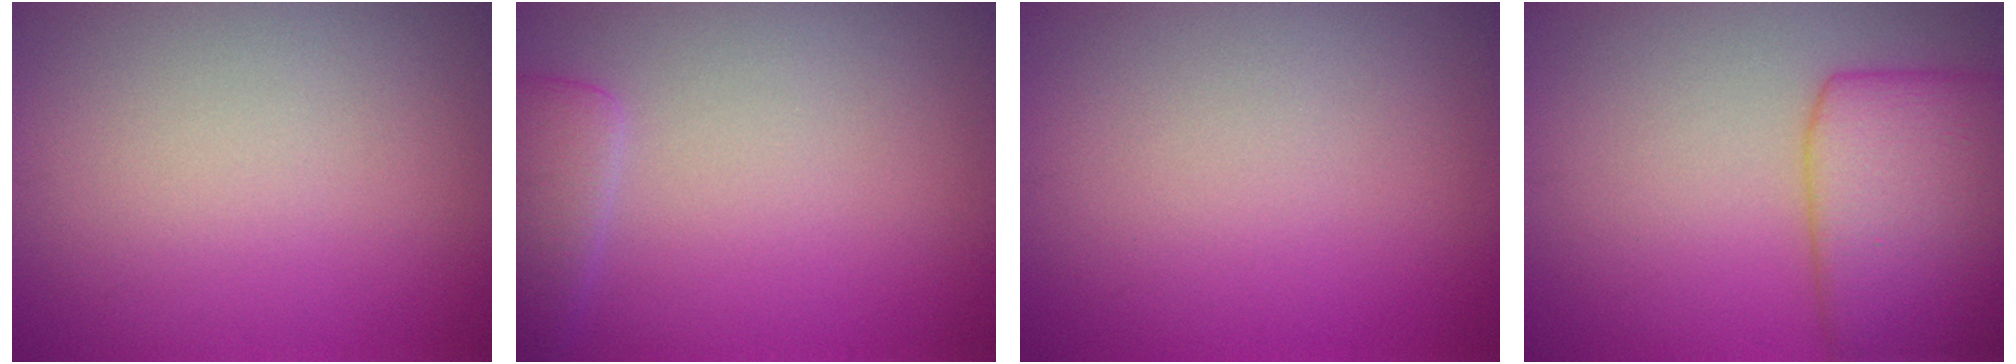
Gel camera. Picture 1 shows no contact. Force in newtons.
{"total": 2.6, "press": 2.6, "slide": 0.2}
{"total": 0.0}
{"total": 7.8, "press": 7.8, "slide": 0.3}